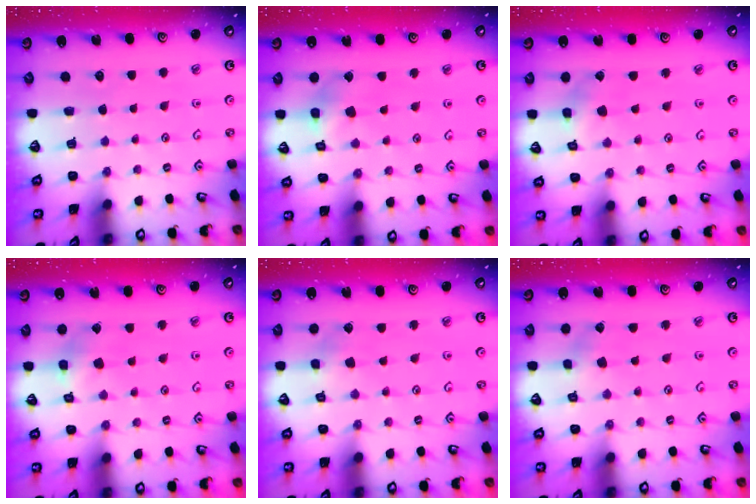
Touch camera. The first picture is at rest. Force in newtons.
{"total": 8.9, "press": 8.9, "slide": 1.0}
{"total": 2.8, "press": 2.8, "slide": 0.1}
{"total": 6.5, "press": 6.5, "slide": 0.4}
{"total": 3.4, "press": 3.3, "slide": 0.6}
{"total": 2.3, "press": 2.3, "slide": 0.4}